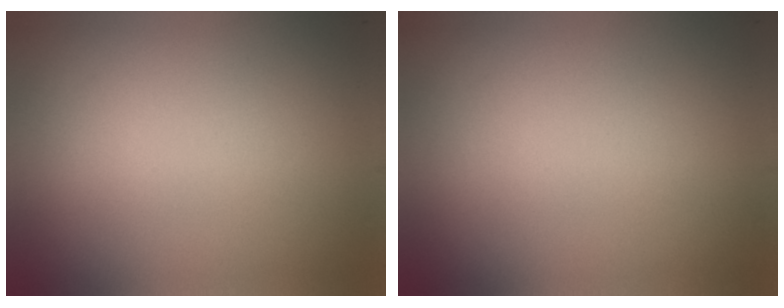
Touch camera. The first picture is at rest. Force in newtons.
{"total": 0.0}